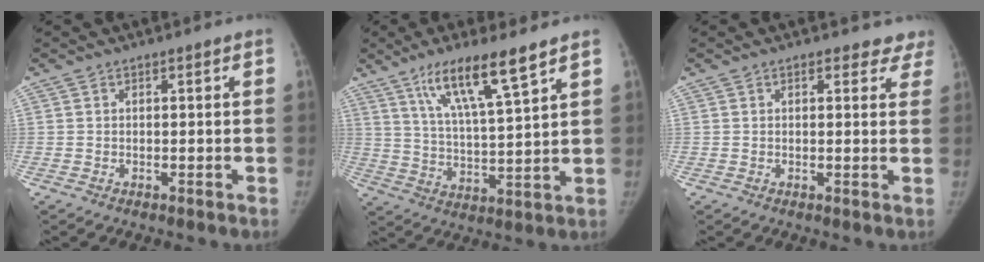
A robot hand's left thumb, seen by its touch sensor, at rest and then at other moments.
{"total": 12.8, "force": [8.1, 1.6, 9.8], "torque": [-0.174, -0.036, 0.151]}
{"total": 4.8, "force": [4.1, 2.3, 1.0], "torque": [0.030, -0.012, 0.028]}